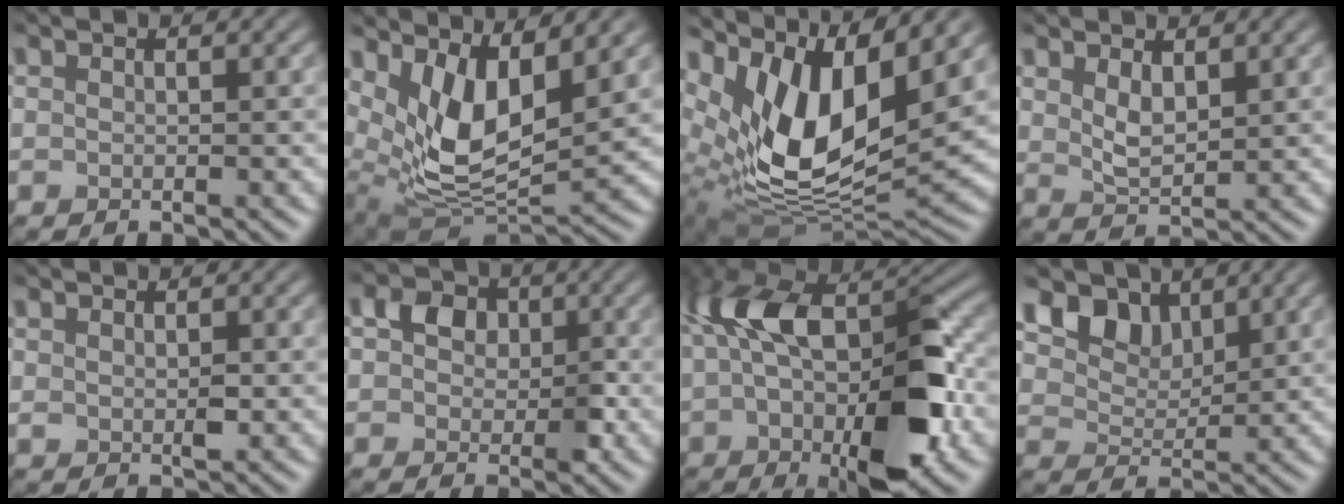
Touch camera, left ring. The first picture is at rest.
{"total": 8.4, "force": [2.5, 4.1, 6.9], "torque": [-0.131, -0.018, 0.043]}
{"total": 12.2, "force": [3.8, 5.8, 10.1], "torque": [-0.191, -0.004, 0.066]}
{"total": 2.1, "force": [0.8, 1.0, 1.7], "torque": [-0.036, -0.009, 0.012]}
{"total": 1.1, "force": [0.4, 0.6, 0.8], "torque": [-0.016, -0.005, 0.006]}
{"total": 3.5, "force": [-0.3, 2.9, 1.9], "torque": [-0.028, -0.004, -0.024]}
{"total": 14.2, "force": [-1.7, 7.5, 12.0], "torque": [-0.205, 0.004, -0.034]}
{"total": 5.8, "force": [3.3, 3.5, 3.4], "torque": [-0.067, -0.001, 0.040]}